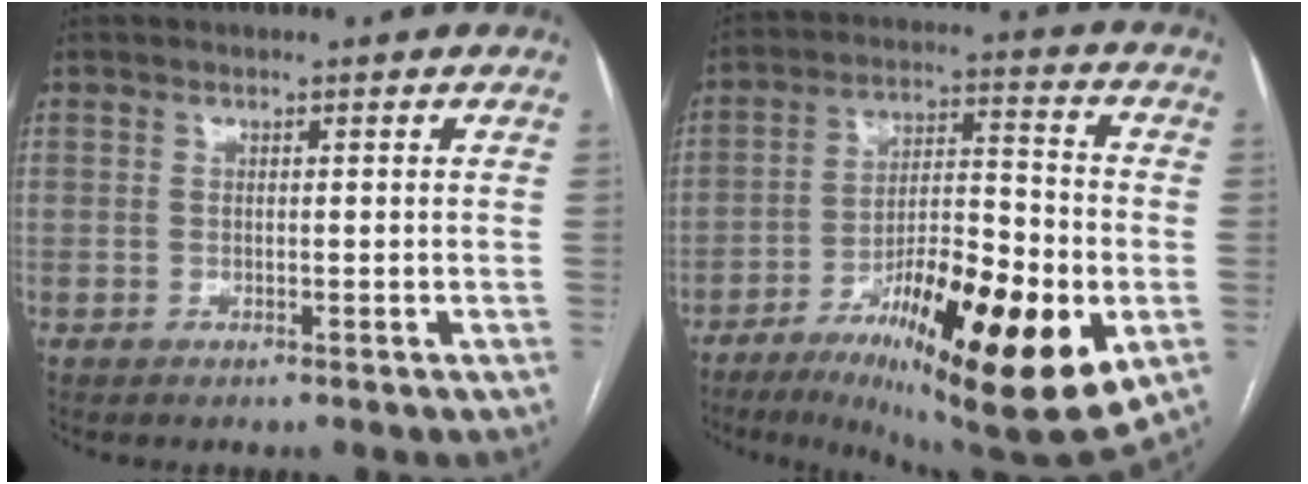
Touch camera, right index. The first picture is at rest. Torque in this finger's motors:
{"motor_torque": [1.45, -0.48, 0.58, 0.11]}